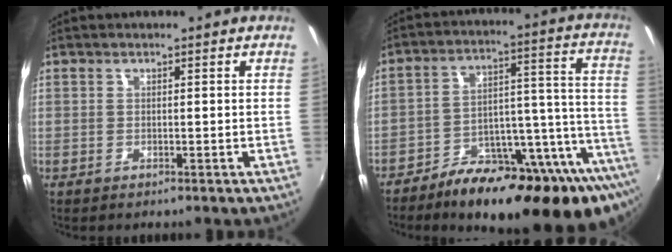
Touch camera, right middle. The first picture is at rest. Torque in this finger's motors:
{"motor_torque": [1.46, -0.68, 0.80, 0.17]}